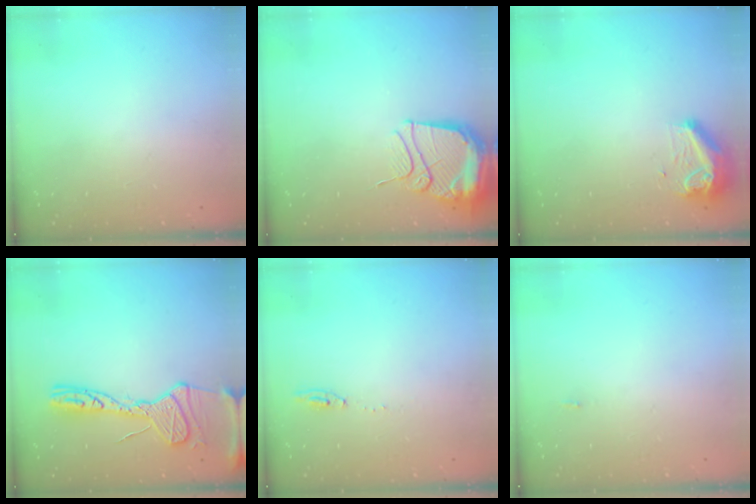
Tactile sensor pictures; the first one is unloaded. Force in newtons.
{"total": 13.3, "press": 13.2, "slide": 1.4}
{"total": 9.6, "press": 9.5, "slide": 0.6}
{"total": 16.8, "press": 16.7, "slide": 1.7}
{"total": 5.2, "press": 5.2, "slide": 0.5}
{"total": 12.5, "press": 4.6, "slide": 11.7}